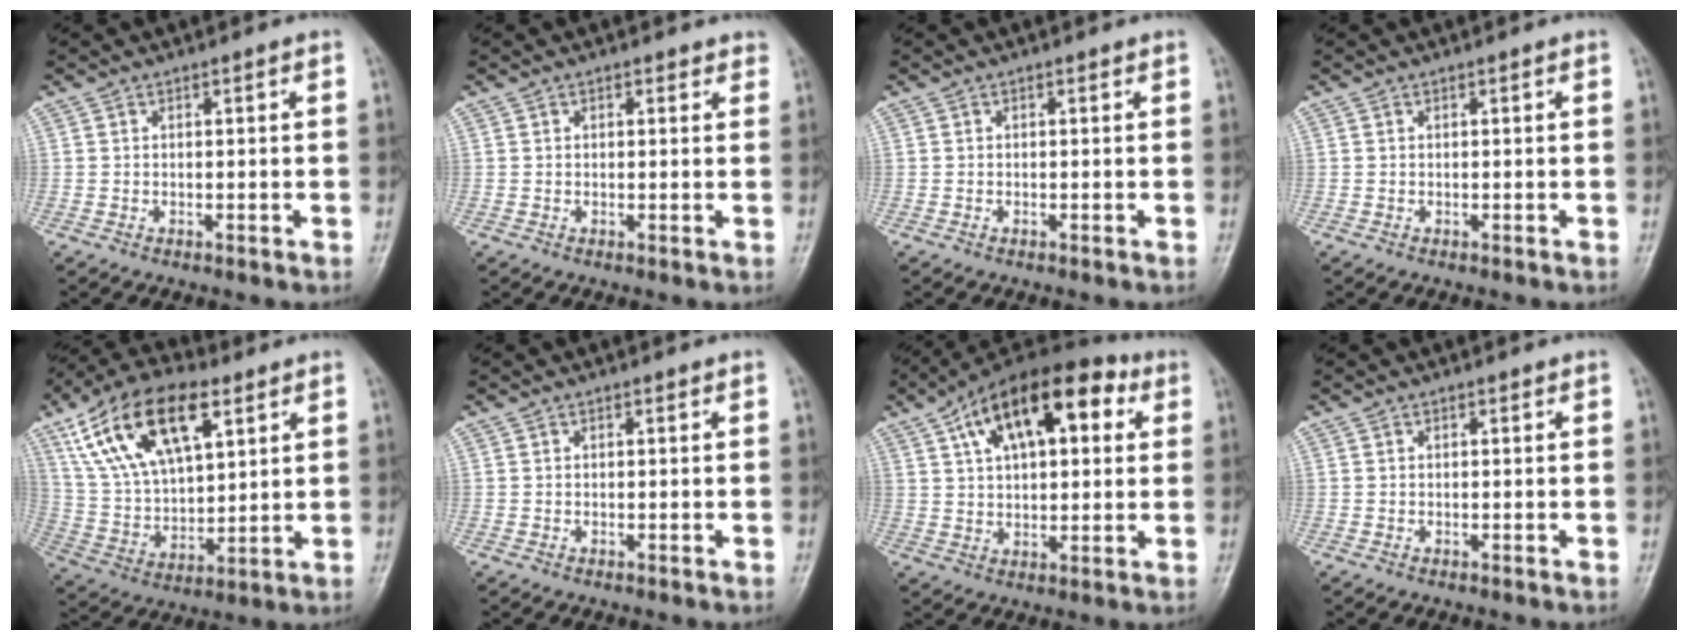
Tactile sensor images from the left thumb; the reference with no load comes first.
{"total": 1.4, "force": [0.9, 1.0, 0.5], "torque": [0.009, -0.003, 0.006]}
{"total": 0.0}
{"total": 0.0}
{"total": 20.4, "force": [9.6, 10.1, 14.8], "torque": [-0.254, -0.013, 0.180]}
{"total": 0.0}
{"total": 19.1, "force": [7.4, 9.6, 14.7], "torque": [-0.207, 0.015, 0.114]}
{"total": 0.0}